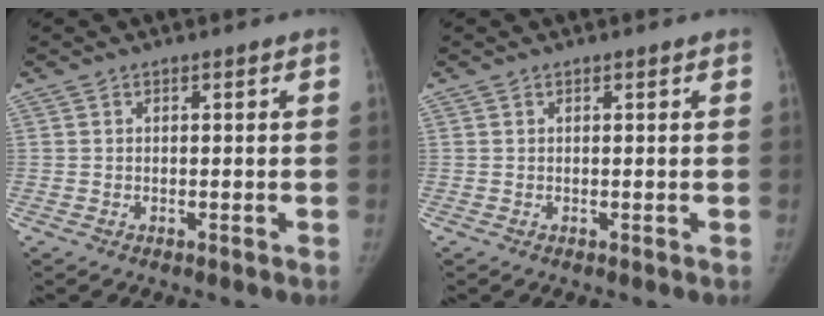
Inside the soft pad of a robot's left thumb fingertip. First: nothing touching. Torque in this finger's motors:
{"motor_torque": [-0.69, -0.15, 0.07, 0.29, -0.11]}